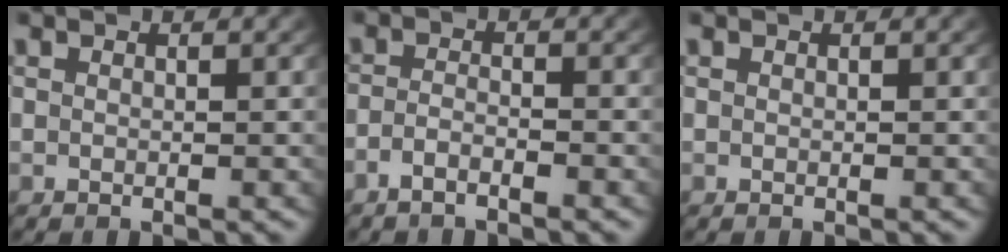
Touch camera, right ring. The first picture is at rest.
{"total": 2.3, "force": [-2.0, 0.4, 1.0], "torque": [-0.025, -0.006, -0.034]}
{"total": 0.0}